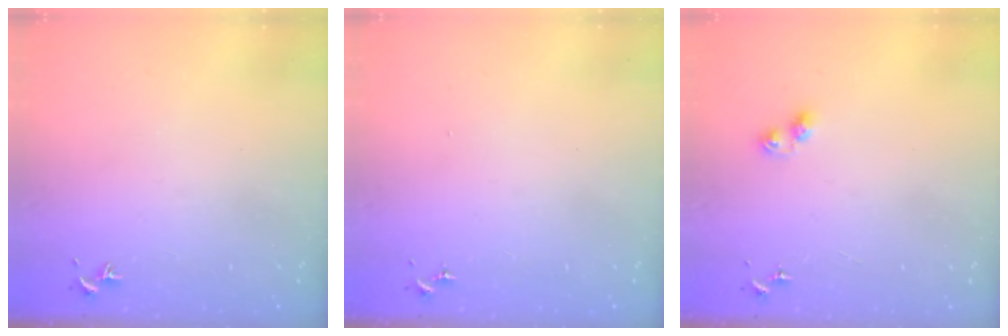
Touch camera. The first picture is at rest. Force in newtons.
{"total": 0.0}
{"total": 5.9, "press": 5.9, "slide": 0.2}